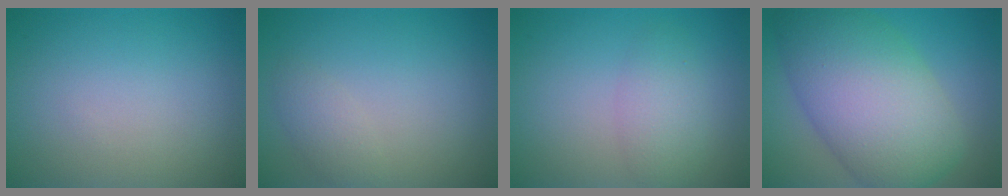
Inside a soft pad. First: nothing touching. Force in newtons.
{"total": 1.5, "press": 1.5, "slide": 0.1}
{"total": 2.6, "press": 2.6, "slide": 0.2}
{"total": 11.3, "press": 11.3, "slide": 0.2}